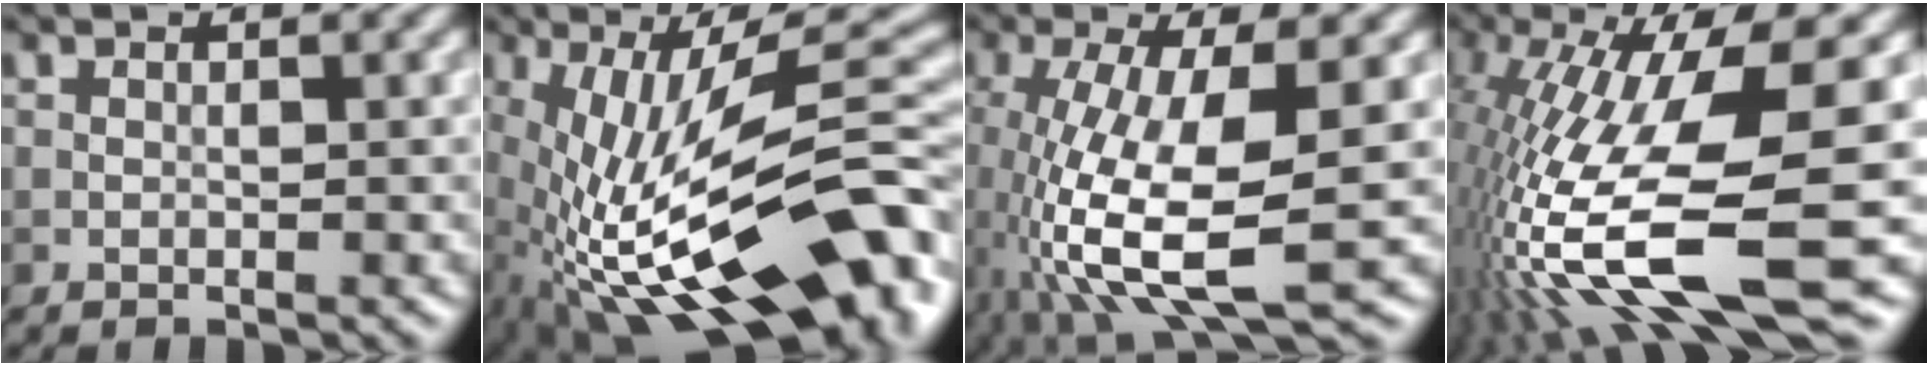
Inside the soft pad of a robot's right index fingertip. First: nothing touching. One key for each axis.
{"total": 17.4, "fx": -4.0, "fy": 6.0, "fz": 15.8, "tx": -0.265, "ty": 0.021, "tz": -0.071}
{"total": 10.7, "fx": -2.9, "fy": 3.3, "fz": 9.8, "tx": -0.205, "ty": -0.019, "tz": -0.048}
{"total": 15.4, "fx": -3.8, "fy": 3.9, "fz": 14.4, "tx": -0.292, "ty": -0.003, "tz": -0.052}